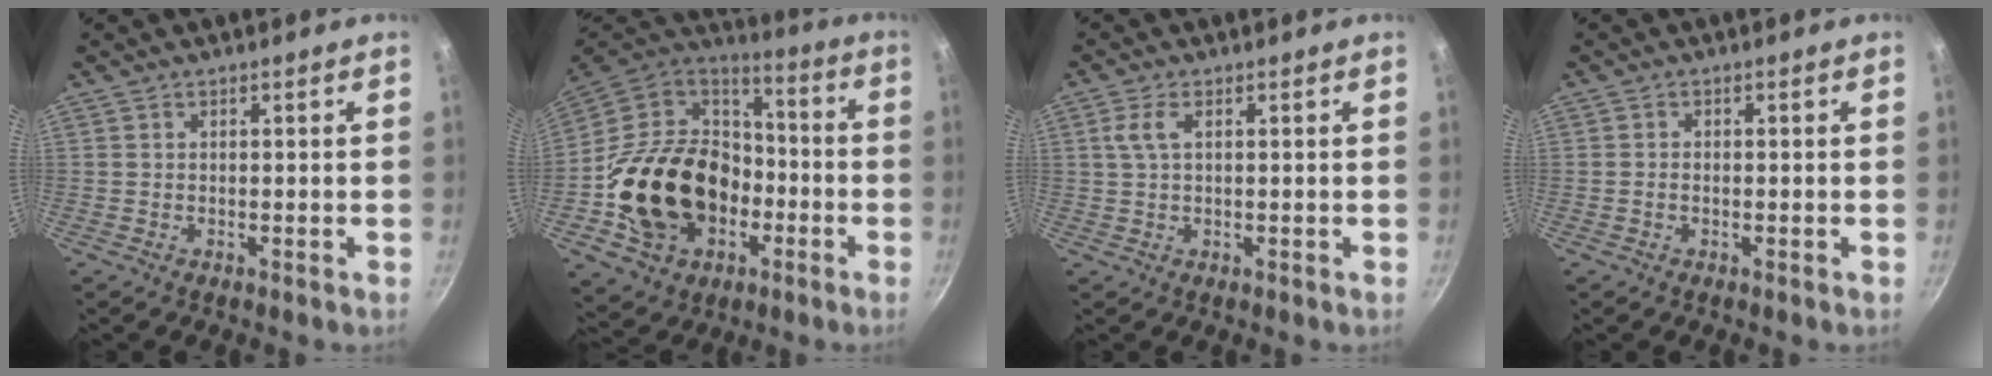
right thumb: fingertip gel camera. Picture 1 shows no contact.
{"total": 25.8, "force": [-6.2, 19.4, 15.9], "torque": [-0.261, 0.054, -0.091]}
{"total": 3.1, "force": [0.9, 1.3, 2.6], "torque": [-0.059, 0.006, 0.019]}
{"total": 0.8, "force": [-0.3, 0.5, 0.5], "torque": [-0.012, 0.004, -0.006]}